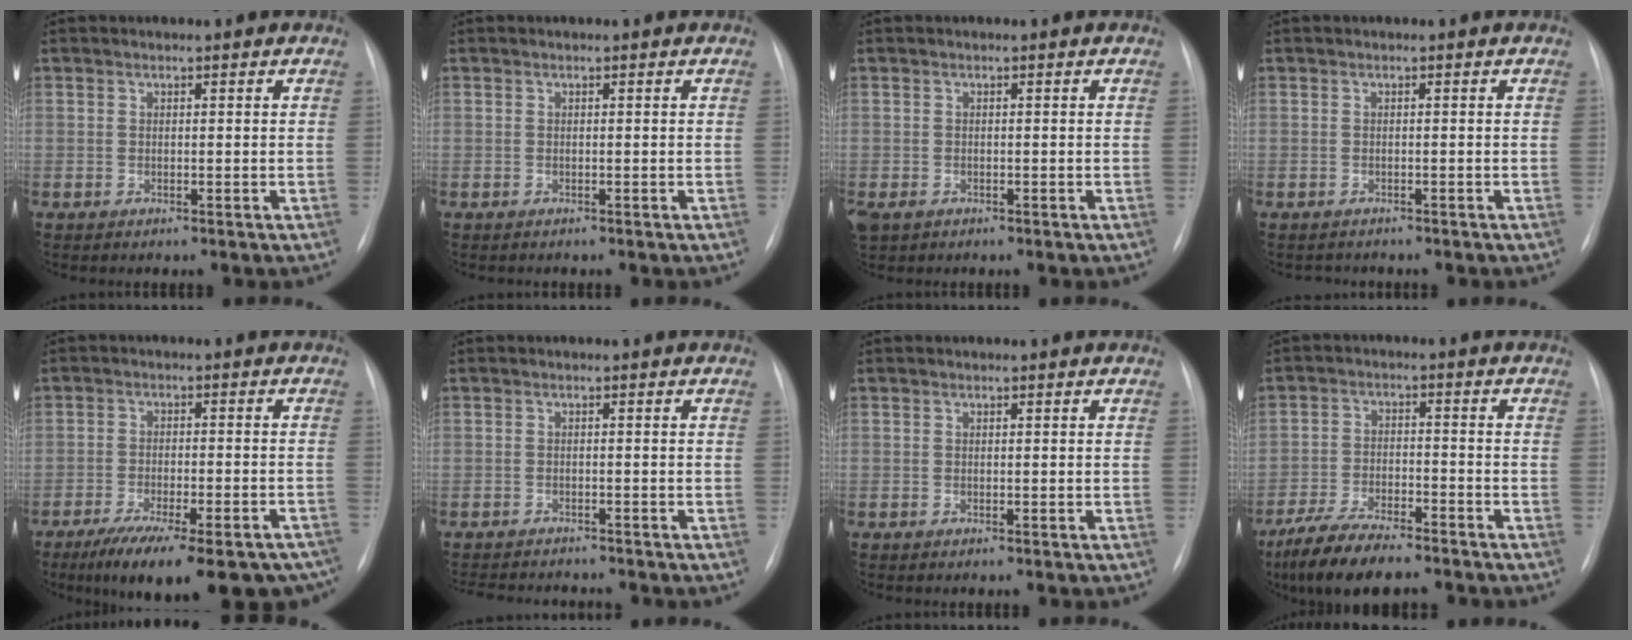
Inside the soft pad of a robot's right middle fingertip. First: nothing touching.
{"total": 0.0}
{"total": 2.4, "force": [-1.3, 1.6, 1.1], "torque": [-0.023, -0.002, -0.015]}
{"total": 1.4, "force": [-1.3, 0.5, -0.1], "torque": [0.003, -0.003, -0.018]}
{"total": 21.2, "force": [-16.5, 5.9, 12.0], "torque": [-0.130, -0.007, -0.217]}
{"total": 7.7, "force": [-7.3, 1.2, 2.1], "torque": [-0.026, -0.001, -0.101]}
{"total": 0.0}
{"total": 10.8, "force": [-8.8, 2.4, 5.8], "torque": [-0.106, -0.027, -0.152]}